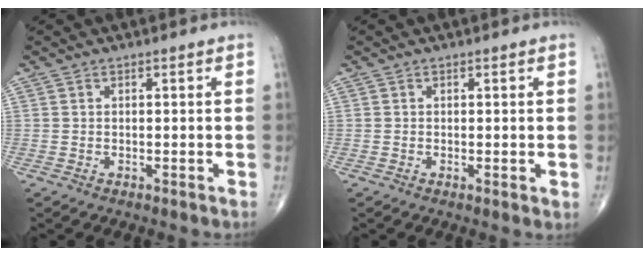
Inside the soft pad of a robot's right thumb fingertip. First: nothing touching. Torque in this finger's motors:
{"motor_torque": [-0.15, 0.03, 0.10, 0.11, 0.00]}